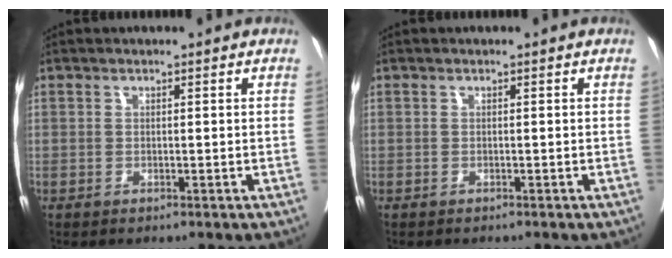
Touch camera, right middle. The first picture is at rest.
{"total": 0.7, "force": [-0.6, 0.1, 0.2], "torque": [-0.004, -0.004, -0.010]}